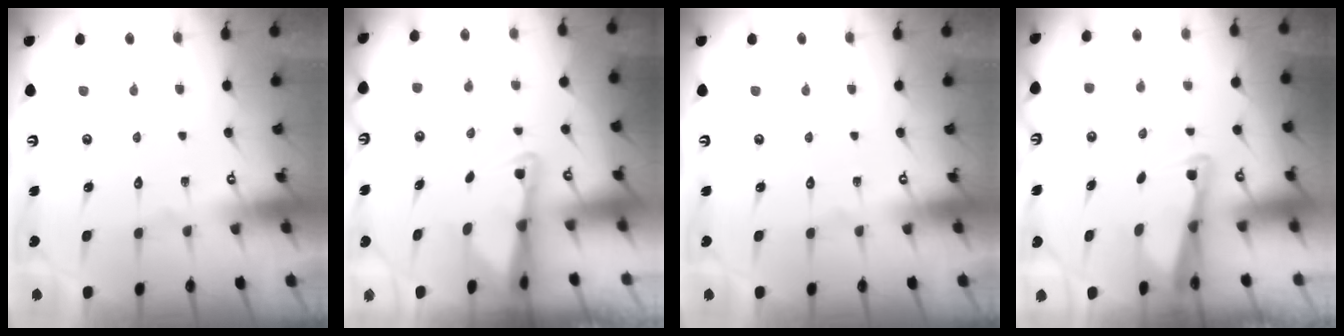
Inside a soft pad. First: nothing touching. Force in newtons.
{"total": 2.4, "press": 2.4, "slide": 0.5}
{"total": 0.0}
{"total": 2.3, "press": 2.3, "slide": 0.2}